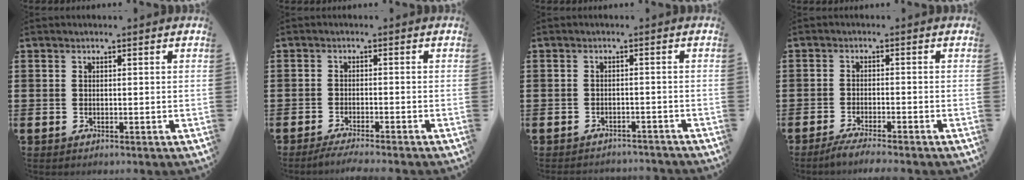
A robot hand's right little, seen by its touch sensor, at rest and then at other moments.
{"total": 1.9, "force": [-1.7, -0.2, 0.9], "torque": [-0.012, 0.003, -0.032]}
{"total": 1.2, "force": [-1.2, 0.0, 0.0], "torque": [-0.005, 0.002, -0.025]}
{"total": 2.6, "force": [-2.2, -0.1, 1.3], "torque": [-0.019, 0.001, -0.040]}